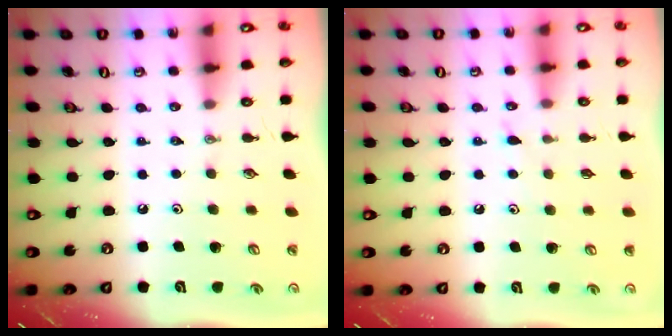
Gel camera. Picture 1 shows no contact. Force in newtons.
{"total": 7.4, "press": 7.4, "slide": 0.4}